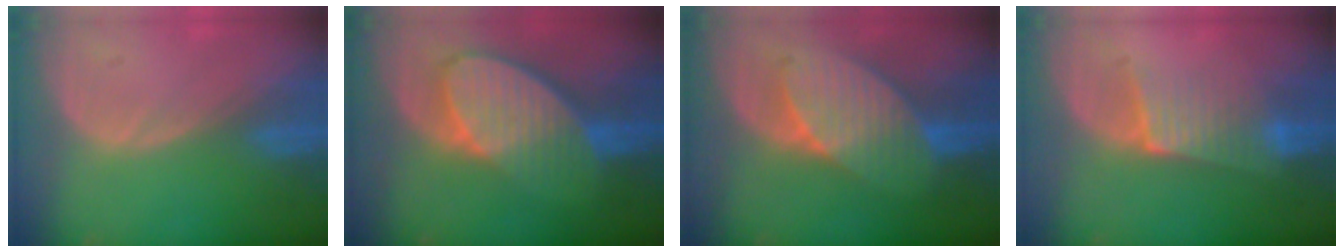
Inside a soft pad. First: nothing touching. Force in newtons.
{"total": 9.7, "press": 8.6, "slide": 4.6}
{"total": 8.0, "press": 8.0, "slide": 0.2}
{"total": 6.5, "press": 5.8, "slide": 2.9}